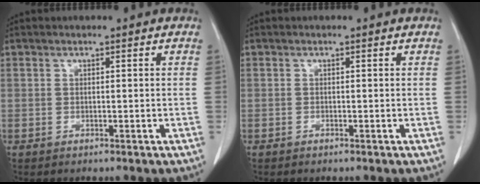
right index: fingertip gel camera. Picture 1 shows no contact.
{"total": 0.0}